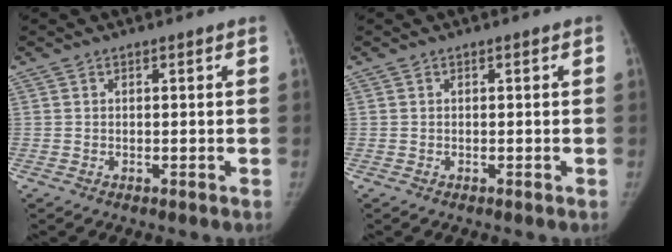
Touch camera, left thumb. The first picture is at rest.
{"total": 0.0}